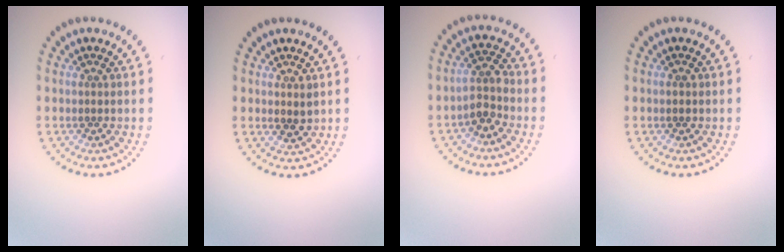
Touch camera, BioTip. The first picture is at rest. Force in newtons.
{"total": 1.1, "press": 1.1, "slide": 0.3}
{"total": 2.2, "press": 1.9, "slide": 1.2}
{"total": 0.7, "press": 0.7, "slide": 0.1}